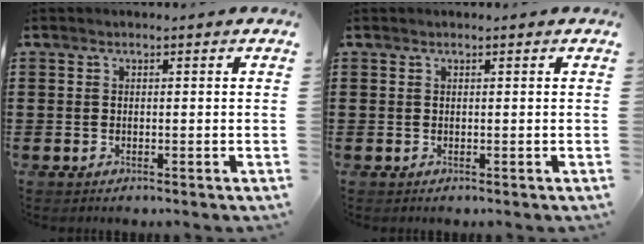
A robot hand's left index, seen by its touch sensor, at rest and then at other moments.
{"total": 0.0}